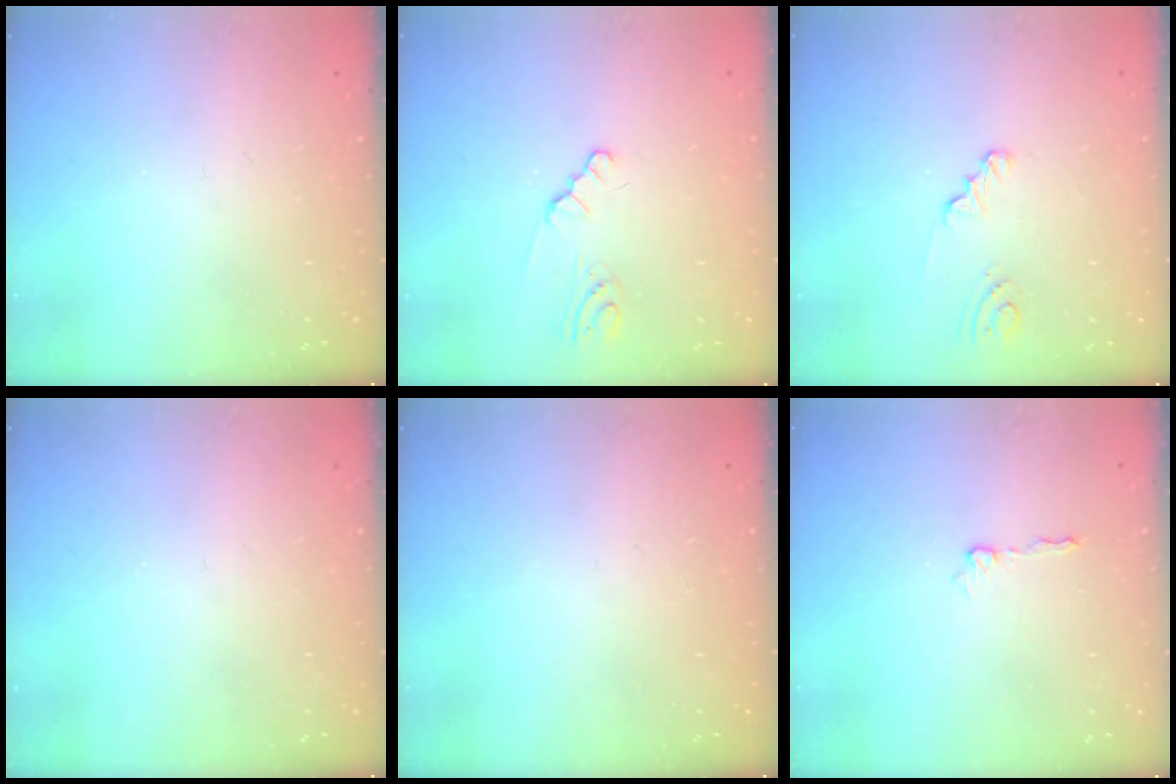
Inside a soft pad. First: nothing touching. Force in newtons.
{"total": 0.8, "press": 0.8, "slide": 0.2}
{"total": 1.9, "press": 1.9, "slide": 0.3}
{"total": 0.0}
{"total": 0.0}
{"total": 4.3, "press": 4.3, "slide": 0.3}